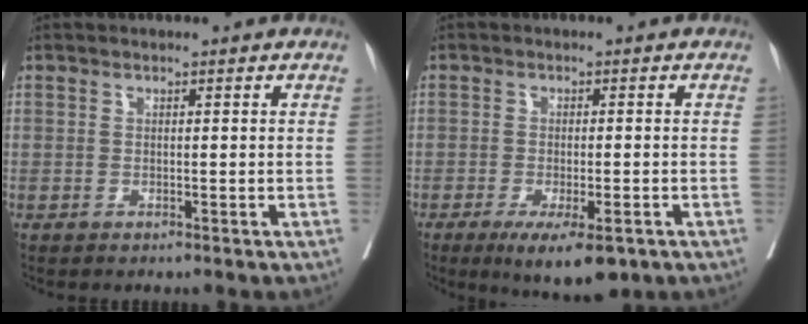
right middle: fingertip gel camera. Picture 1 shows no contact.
{"total": 8.4, "force": [-5.1, 2.2, 6.3], "torque": [-0.090, -0.016, -0.076]}